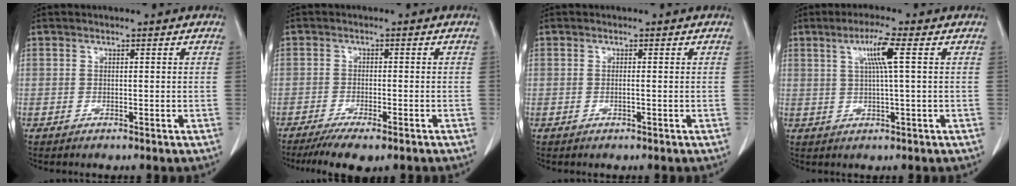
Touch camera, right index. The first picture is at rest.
{"total": 8.1, "force": [-6.2, 1.8, 4.9], "torque": [-0.070, -0.014, -0.094]}
{"total": 0.7, "force": [-0.1, 0.0, 0.6], "torque": [-0.014, 0.000, -0.002]}
{"total": 5.2, "force": [1.6, -0.7, 4.9], "torque": [-0.090, 0.004, 0.028]}